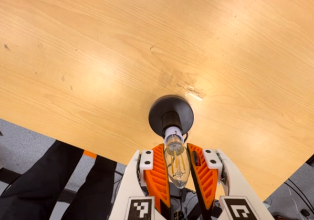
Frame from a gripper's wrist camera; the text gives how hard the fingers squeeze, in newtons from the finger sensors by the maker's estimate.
{"total": 13.0, "left": 13.0, "right": 13.0}